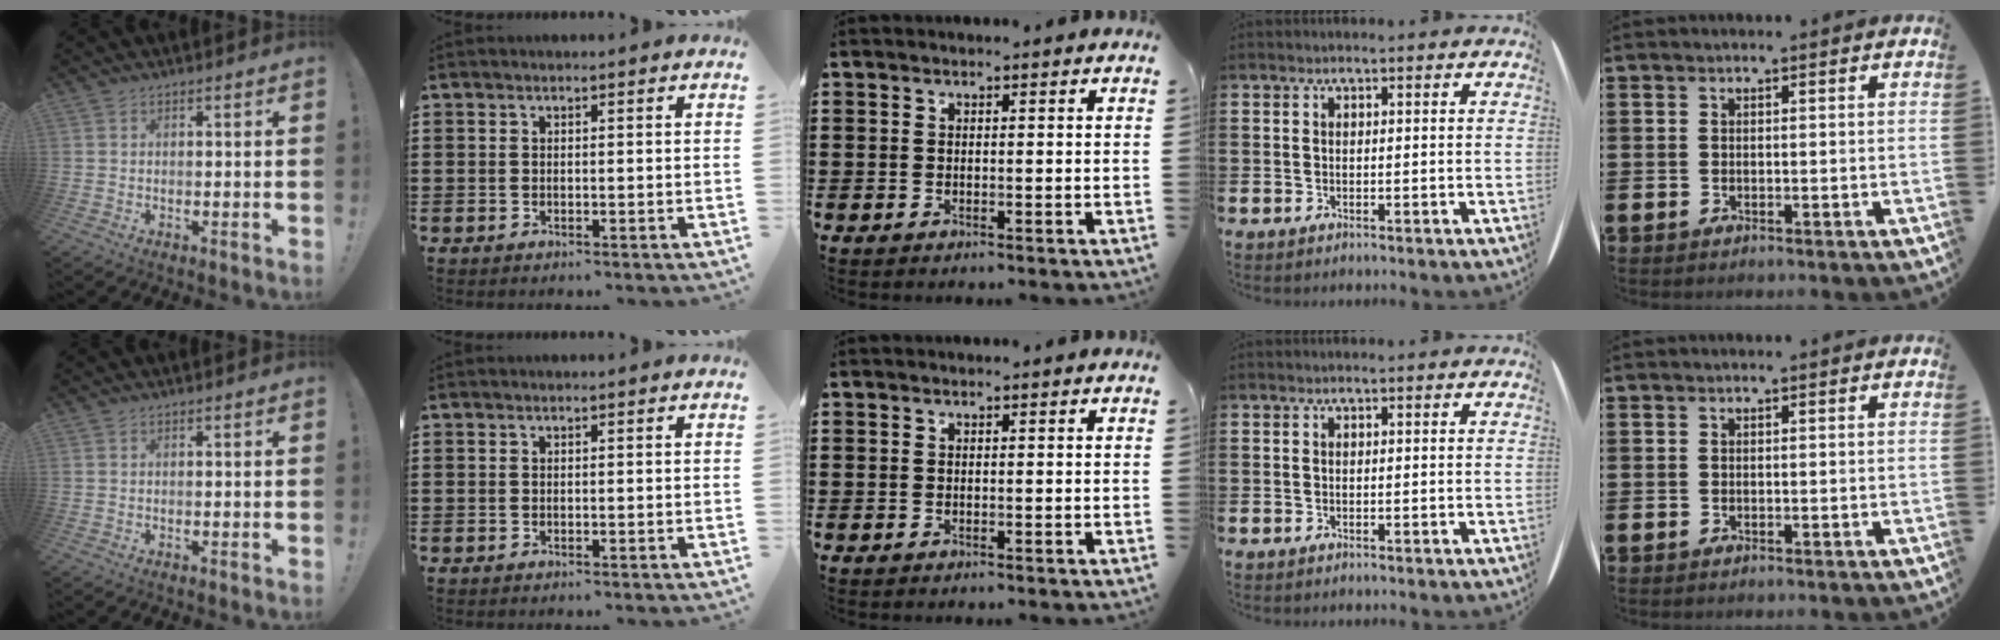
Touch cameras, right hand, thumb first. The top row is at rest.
{}